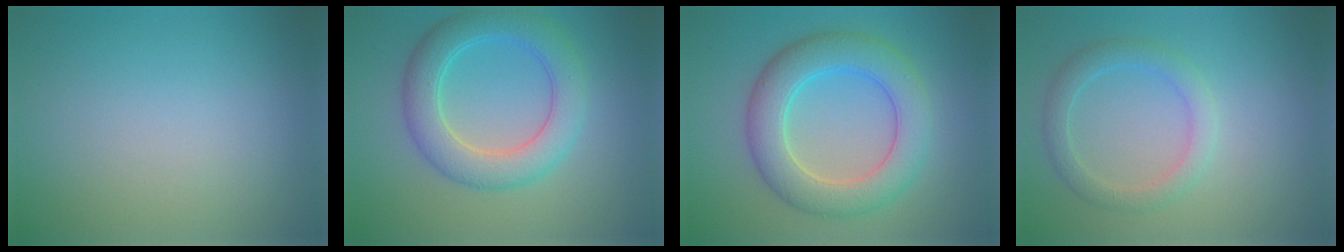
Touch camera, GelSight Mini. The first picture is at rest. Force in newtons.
{"total": 5.4, "press": 5.4, "slide": 0.1}
{"total": 6.5, "press": 6.5, "slide": 0.3}
{"total": 2.7, "press": 2.7, "slide": 0.0}